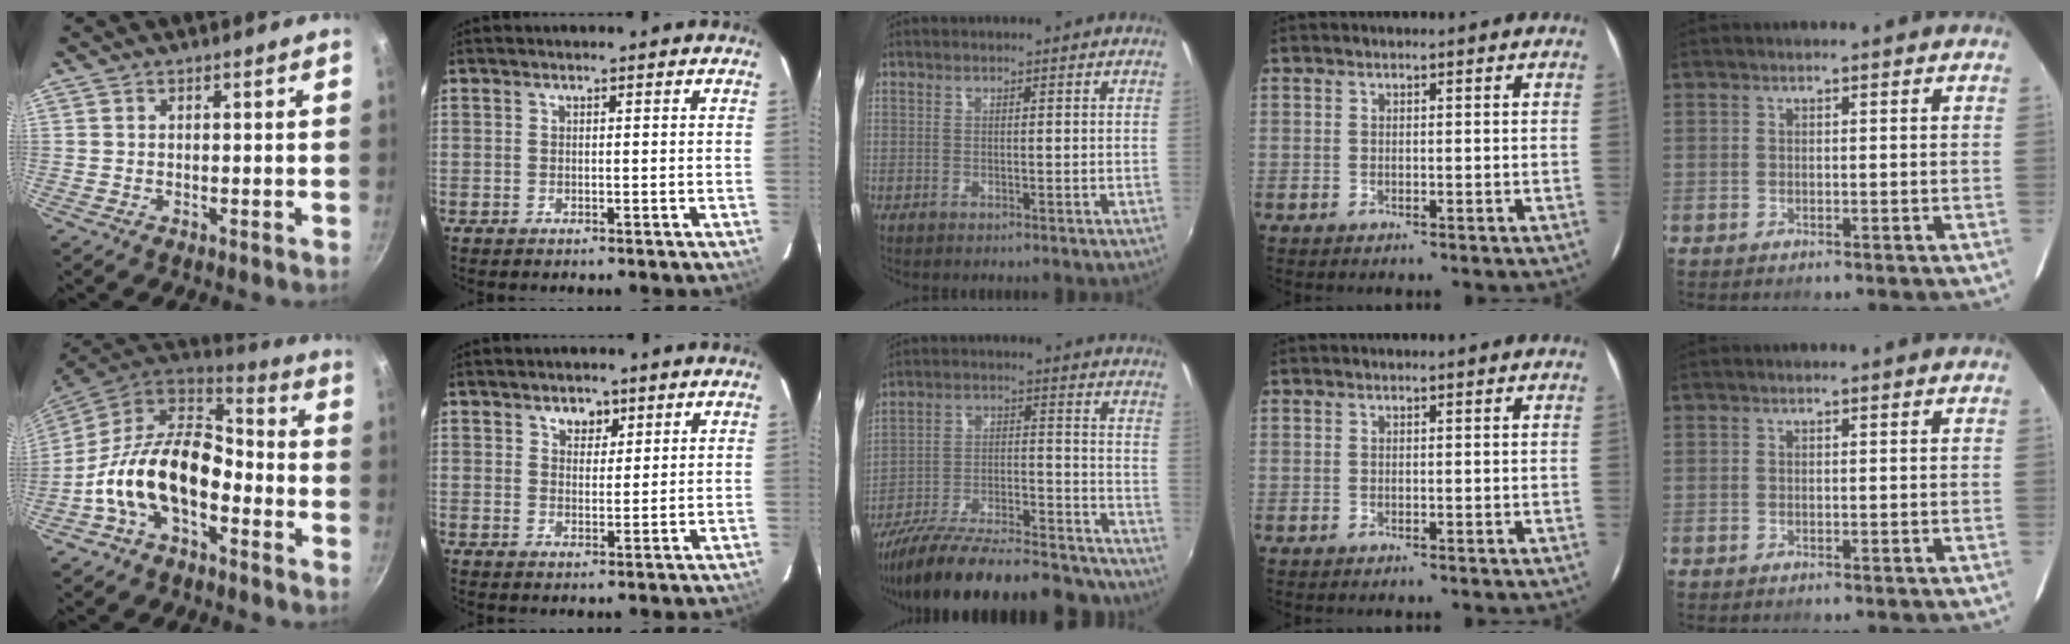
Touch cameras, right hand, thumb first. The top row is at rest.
{"thumb": {"total": 17.6, "force": [-5.1, 10.4, 13.3], "torque": [-0.215, 0.055, -0.110]}, "index": {"total": 3.4, "force": [2.1, 2.4, 1.3], "torque": [-0.011, 0.003, 0.035]}, "middle": {"total": 27.5, "force": [-23.5, 7.0, 12.4], "torque": [-0.219, -0.016, -0.332]}}